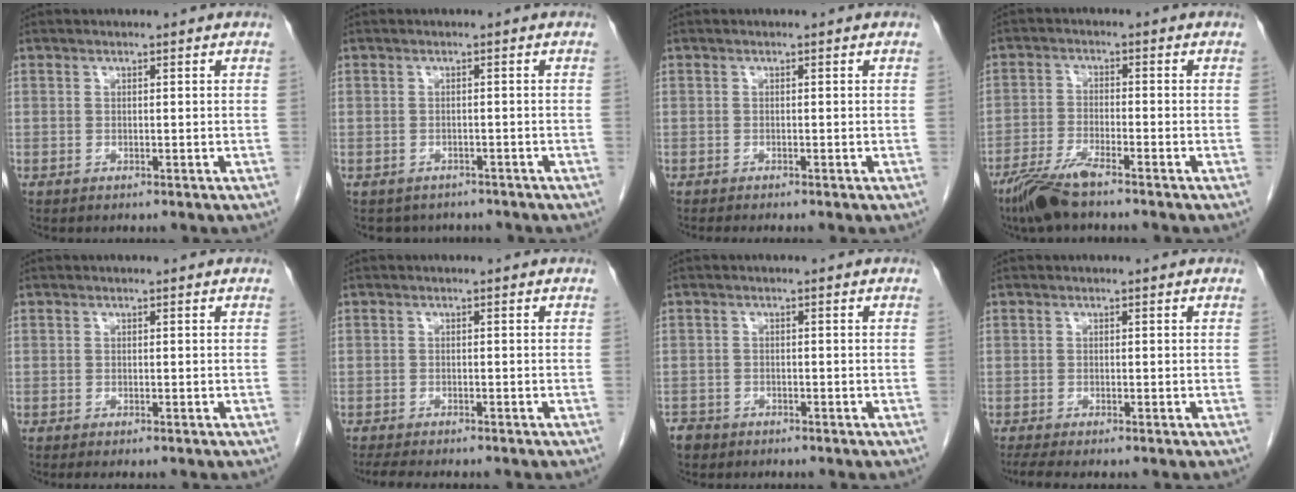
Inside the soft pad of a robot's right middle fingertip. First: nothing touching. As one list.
[{"total": 4.8, "force": [-4.1, 2.4, 0.3], "torque": [0.002, 0.005, -0.048]}, {"total": 1.6, "force": [-1.4, -0.2, 0.8], "torque": [-0.009, 0.000, -0.020]}, {"total": 6.5, "force": [-5.0, 0.6, 4.1], "torque": [-0.093, -0.018, -0.098]}, {"total": 1.1, "force": [-0.9, 0.1, 0.6], "torque": [-0.009, -0.005, -0.012]}, {"total": 6.3, "force": [-5.3, 1.2, 3.1], "torque": [-0.044, -0.011, -0.077]}, {"total": 2.3, "force": [-1.9, 1.4, 0.1], "torque": [-0.009, 0.003, -0.035]}, {"total": 2.3, "force": [-1.9, 0.0, 1.3], "torque": [-0.028, -0.007, -0.035]}]